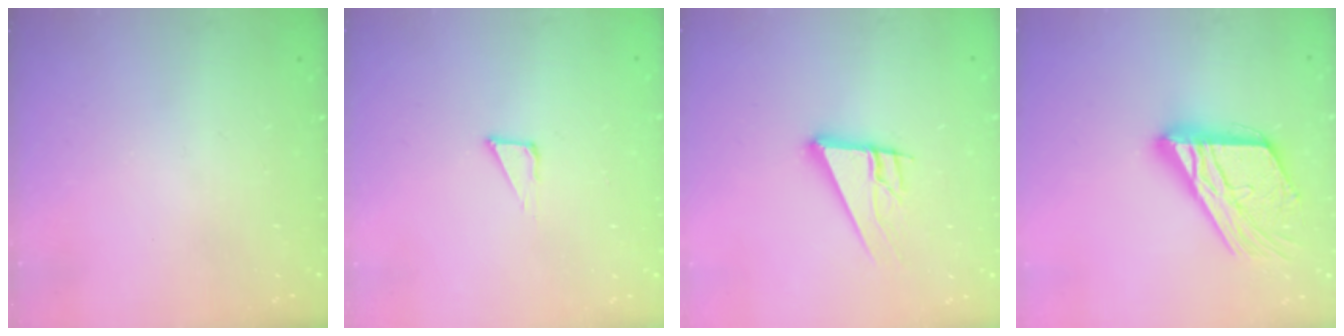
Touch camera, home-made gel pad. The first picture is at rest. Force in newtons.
{"total": 3.6, "press": 3.5, "slide": 0.9}
{"total": 13.1, "press": 12.7, "slide": 3.4}
{"total": 19.3, "press": 19.2, "slide": 1.8}